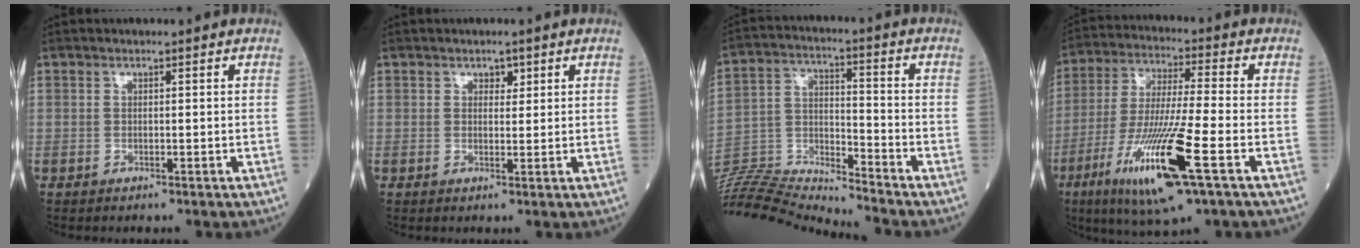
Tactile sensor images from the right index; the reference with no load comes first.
{"total": 1.5, "force": [0.9, 1.0, 0.8], "torque": [-0.005, 0.000, 0.012]}
{"total": 14.8, "force": [-14.5, -1.3, 2.4], "torque": [-0.048, 0.027, -0.266]}
{"total": 18.4, "force": [-8.0, 0.9, 16.5], "torque": [-0.352, -0.036, -0.148]}